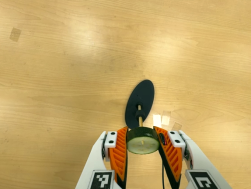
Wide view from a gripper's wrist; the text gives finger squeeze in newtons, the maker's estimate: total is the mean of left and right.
{"total": 10.2, "left": 10.1, "right": 10.3}